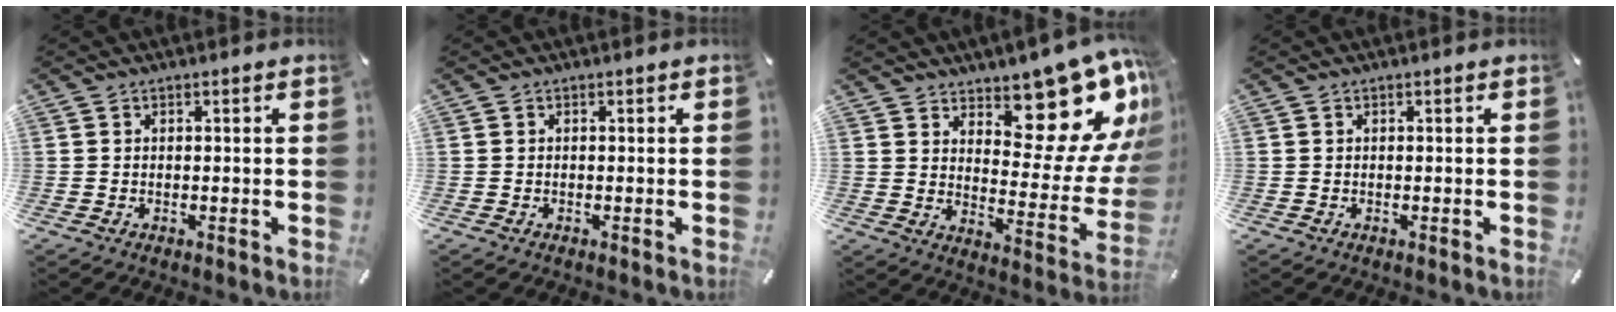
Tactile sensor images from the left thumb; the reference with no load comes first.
{"total": 0.0}
{"total": 17.7, "force": [13.2, 7.7, 8.8], "torque": [-0.087, -0.132, 0.221]}
{"total": 0.0}